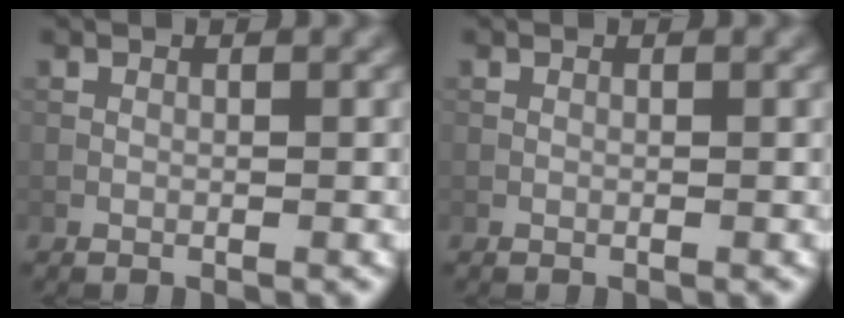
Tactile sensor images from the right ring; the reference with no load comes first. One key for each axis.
{"total": 0.0}